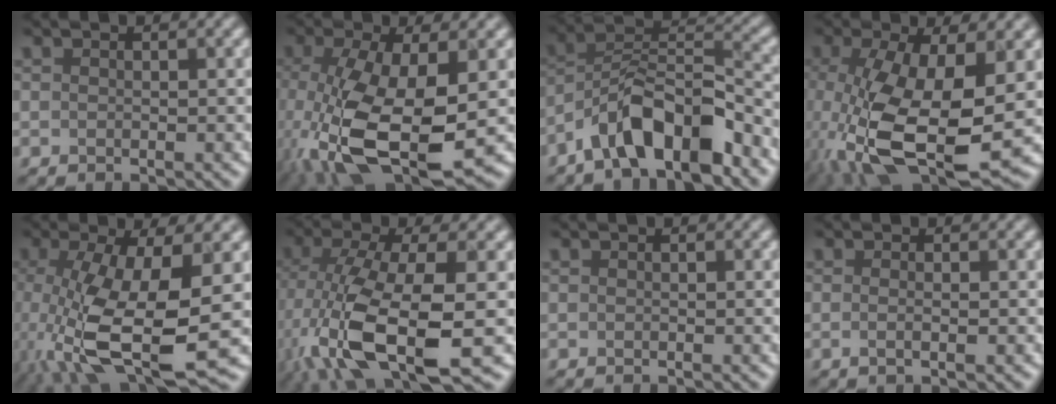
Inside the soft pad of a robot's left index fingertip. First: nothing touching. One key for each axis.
{"total": 10.9, "fx": -3.2, "fy": 4.4, "fz": 9.5, "tx": -0.219, "ty": -0.036, "tz": -0.047}
{"total": 7.9, "fx": -5.5, "fy": 2.6, "fz": 5.1, "tx": -0.081, "ty": 0.012, "tz": -0.101}
{"total": 12.3, "fx": -2.9, "fy": 5.0, "fz": 10.8, "tx": -0.244, "ty": -0.040, "tz": -0.038}
{"total": 11.4, "fx": -3.0, "fy": 3.9, "fz": 10.3, "tx": -0.220, "ty": -0.034, "tz": -0.047}
{"total": 11.1, "fx": -3.5, "fy": 4.1, "fz": 9.7, "tx": -0.213, "ty": -0.023, "tz": -0.060}
{"total": 0.0}
{"total": 1.1, "fx": -0.3, "fy": 0.1, "fz": 1.1, "tx": -0.020, "ty": -0.003, "tz": -0.004}